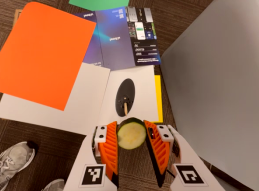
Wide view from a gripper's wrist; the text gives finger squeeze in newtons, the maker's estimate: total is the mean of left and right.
{"total": 10.6, "left": 11.5, "right": 9.6}